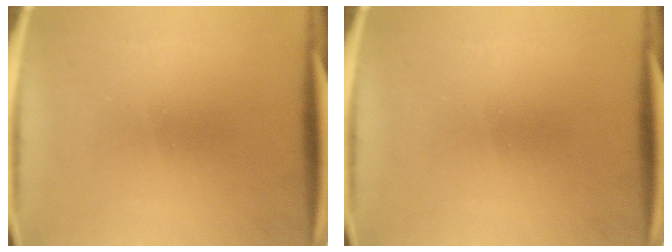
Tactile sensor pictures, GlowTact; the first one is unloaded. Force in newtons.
{"total": 0.0}